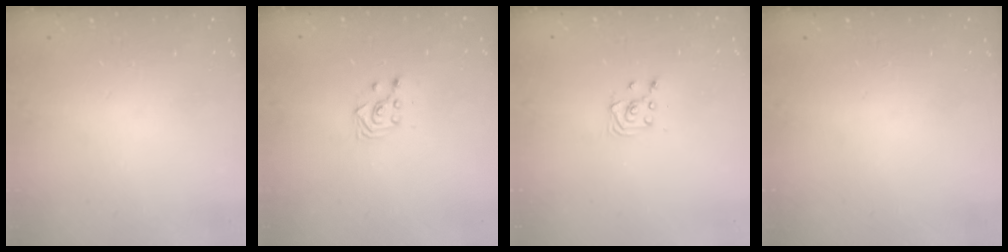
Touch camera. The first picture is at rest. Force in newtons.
{"total": 3.1, "press": 2.9, "slide": 0.9}
{"total": 3.4, "press": 3.4, "slide": 0.4}
{"total": 0.0}